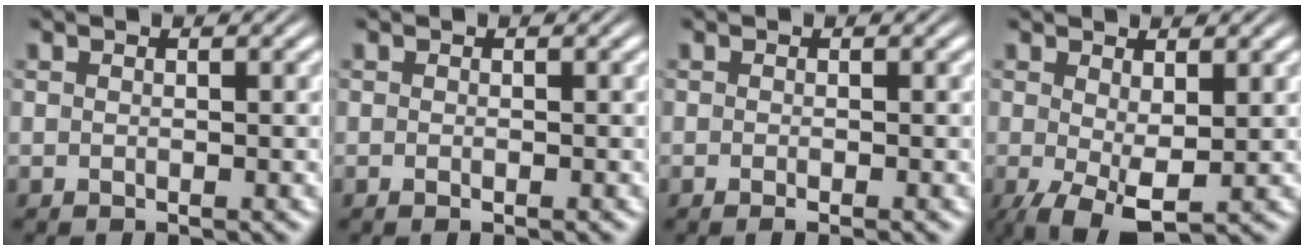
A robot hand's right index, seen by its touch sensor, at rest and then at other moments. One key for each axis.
{"total": 0.5, "fx": -0.4, "fy": 0.2, "fz": 0.3, "tx": -0.009, "ty": 0.002, "tz": -0.006}
{"total": 1.2, "fx": -1.0, "fy": 0.2, "fz": 0.7, "tx": -0.008, "ty": 0.003, "tz": -0.018}
{"total": 5.0, "fx": -2.2, "fy": 2.3, "fz": 3.9, "tx": -0.075, "ty": -0.042, "tz": -0.013}